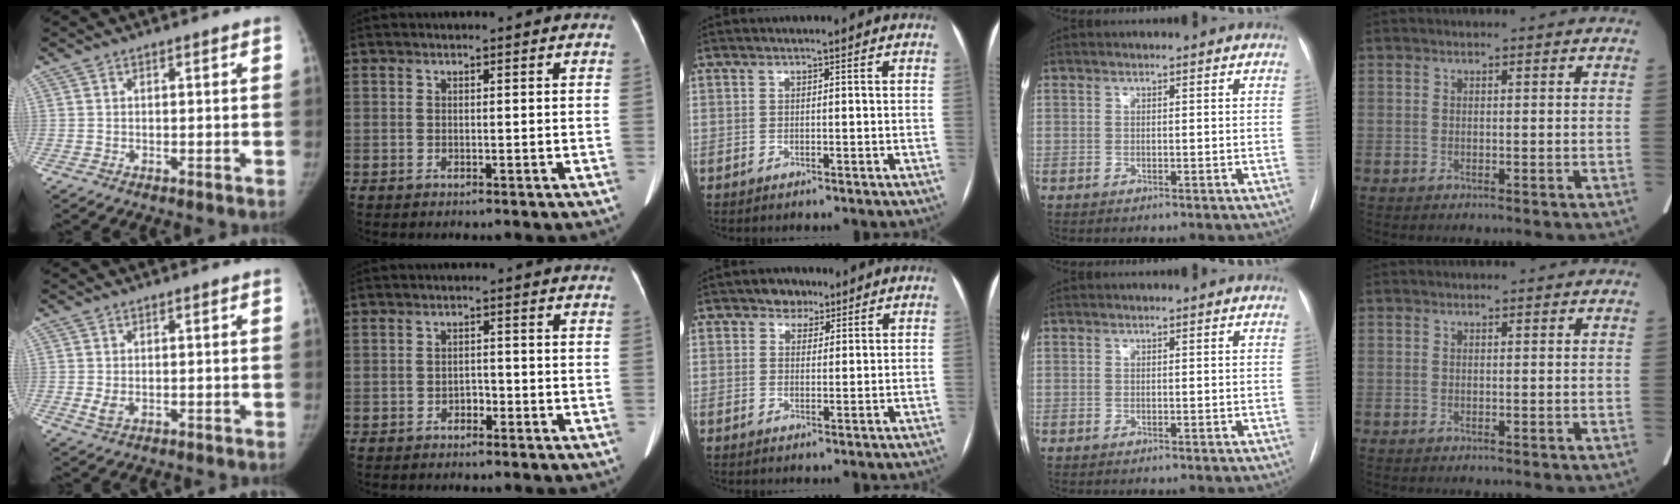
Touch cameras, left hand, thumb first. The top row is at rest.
{"thumb": {"total": 2.0, "force": [0.2, 1.2, 1.6], "torque": [-0.031, -0.006, 0.010]}, "index": {"total": 1.4, "force": [-0.9, 0.8, 0.7], "torque": [-0.007, 0.005, -0.016]}, "middle": {"total": 3.1, "force": [2.1, 2.2, 0.6], "torque": [-0.006, 0.004, 0.028]}}